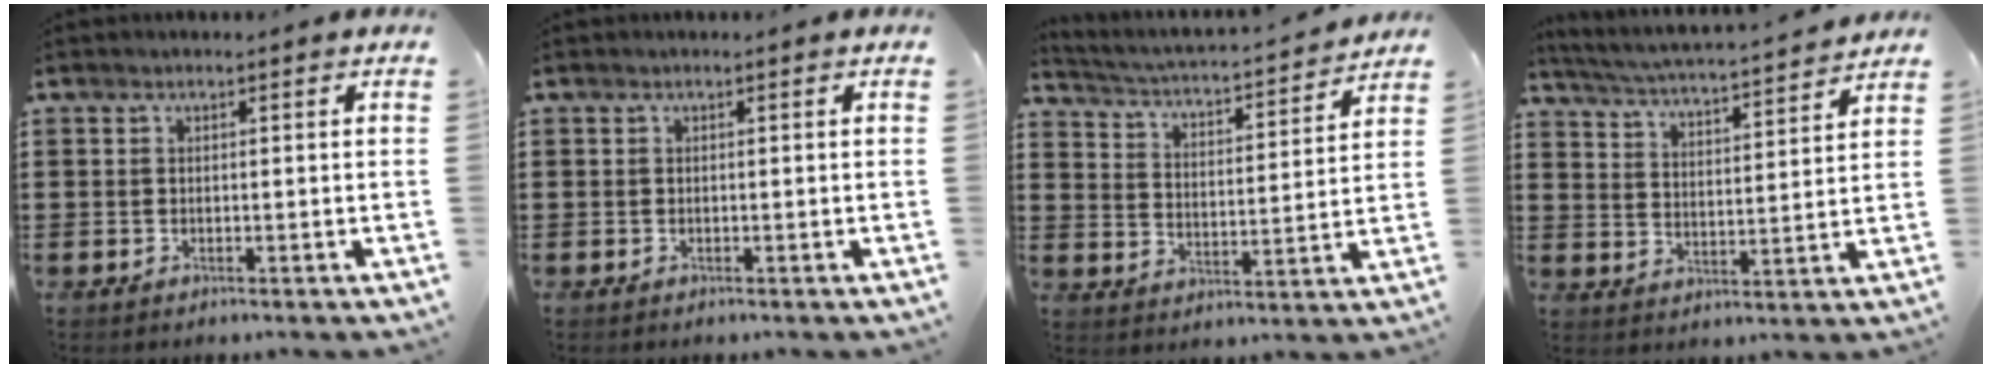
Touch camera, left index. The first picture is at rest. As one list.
[{"total": 0.0}, {"total": 2.5, "force": [2.4, -0.1, 0.7], "torque": [-0.033, -0.029, 0.029]}, {"total": 3.9, "force": [3.7, -0.3, 1.2], "torque": [-0.043, -0.032, 0.055]}]